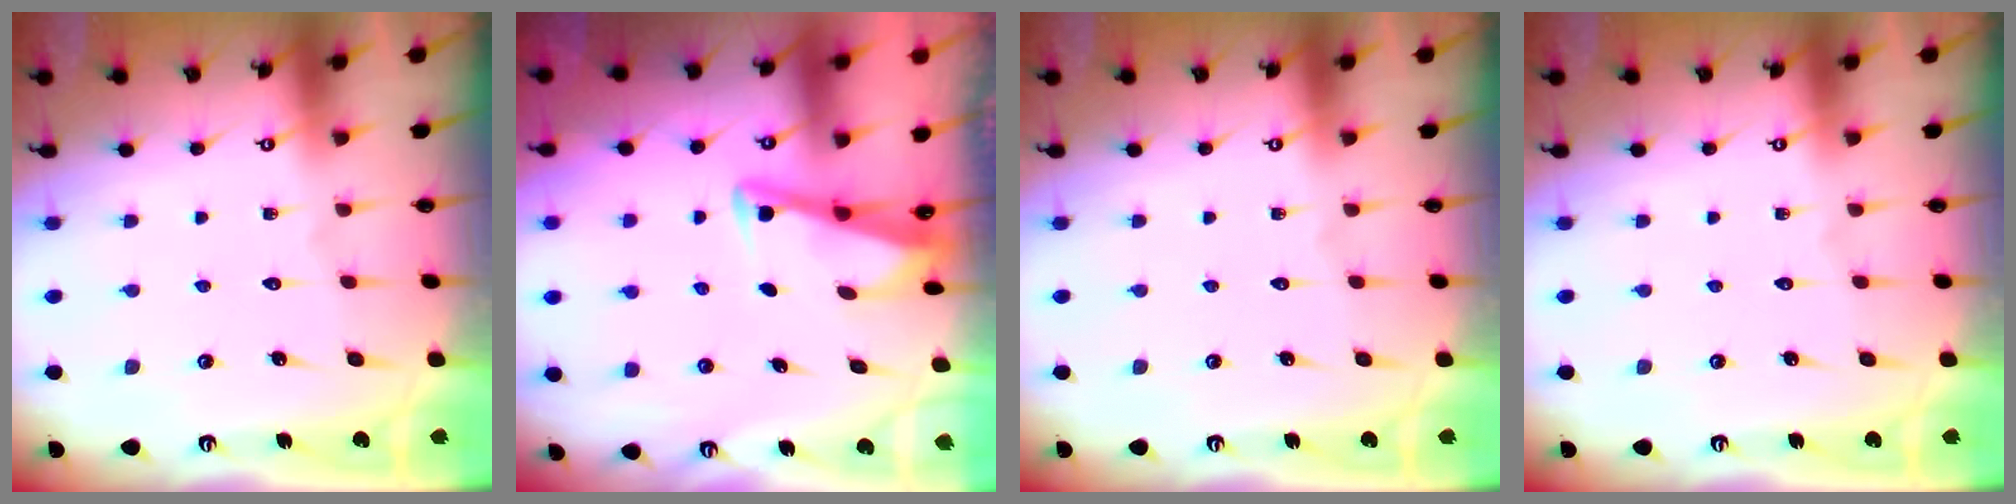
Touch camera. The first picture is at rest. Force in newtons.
{"total": 3.3, "press": 3.3, "slide": 0.4}
{"total": 0.0}
{"total": 0.0}